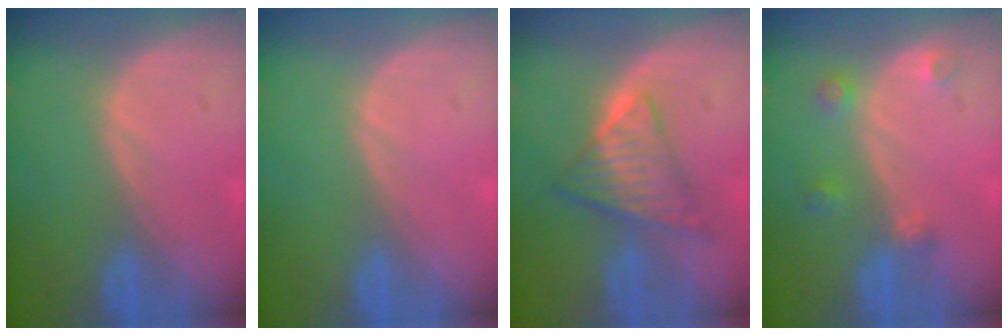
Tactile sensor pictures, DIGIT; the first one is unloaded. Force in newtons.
{"total": 0.0}
{"total": 7.5, "press": 6.3, "slide": 4.0}
{"total": 2.9, "press": 2.8, "slide": 0.8}